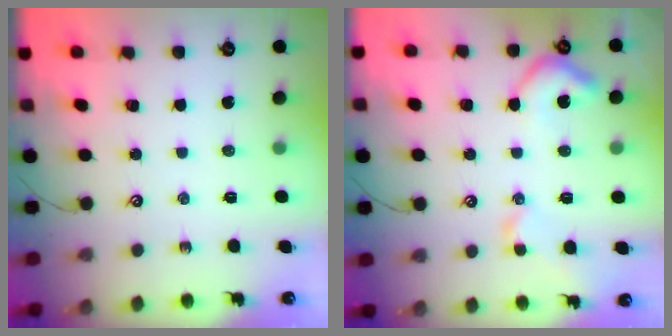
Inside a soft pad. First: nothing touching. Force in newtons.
{"total": 6.9, "press": 6.9, "slide": 1.0}